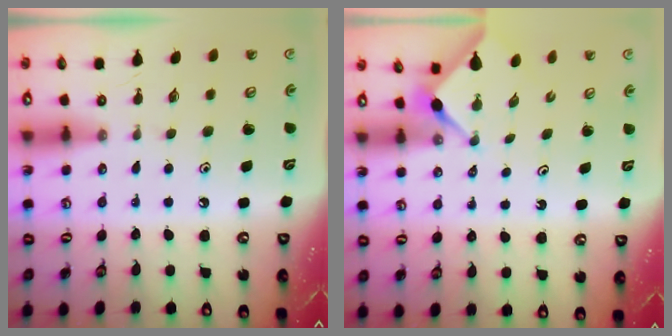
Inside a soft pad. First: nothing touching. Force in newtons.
{"total": 2.9, "press": 2.8, "slide": 0.3}